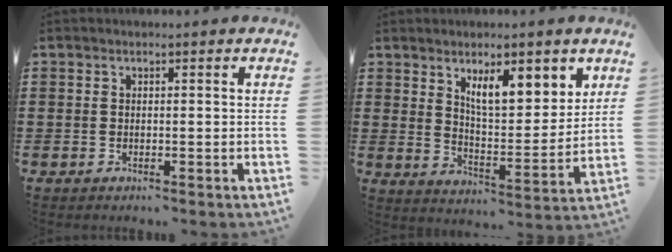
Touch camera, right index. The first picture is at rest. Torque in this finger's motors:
{"motor_torque": [0.78, 0.34, 0.81, 0.11]}